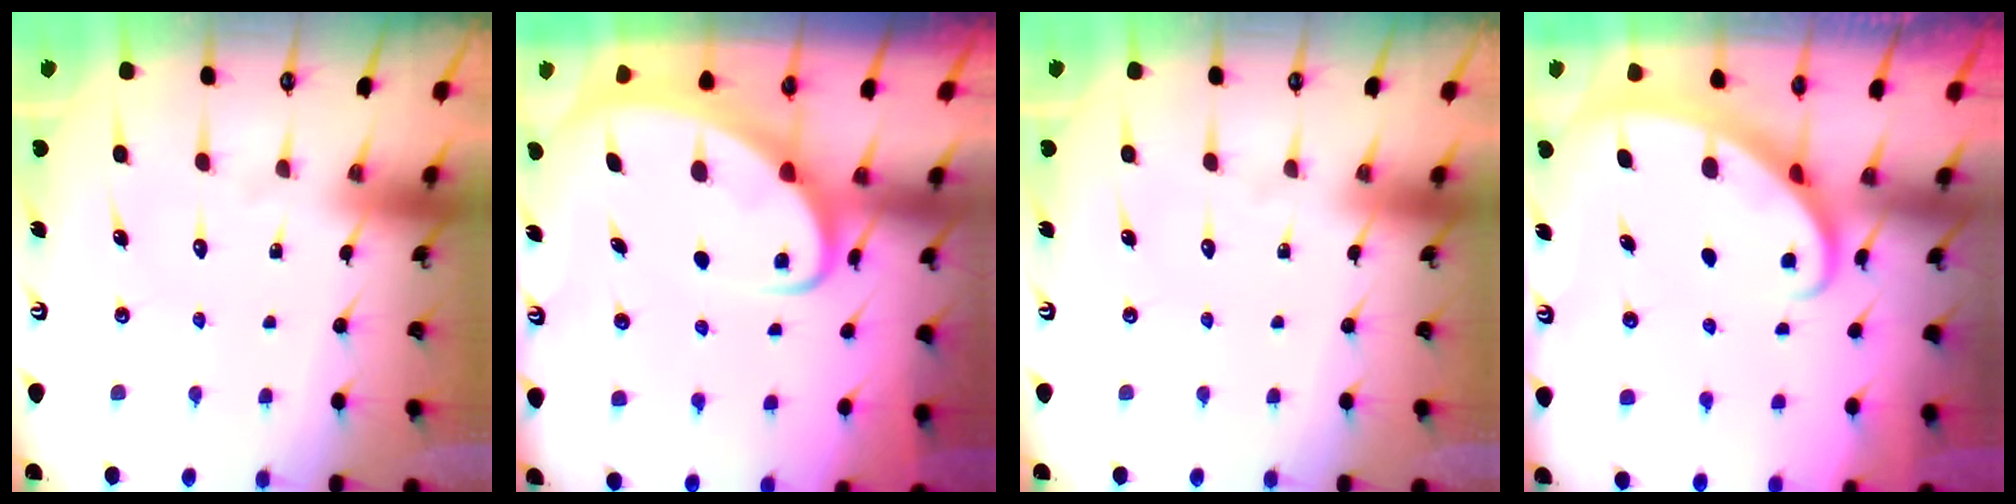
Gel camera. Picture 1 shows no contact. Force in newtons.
{"total": 3.8, "press": 3.8, "slide": 0.3}
{"total": 0.0}
{"total": 2.3, "press": 2.3, "slide": 0.2}